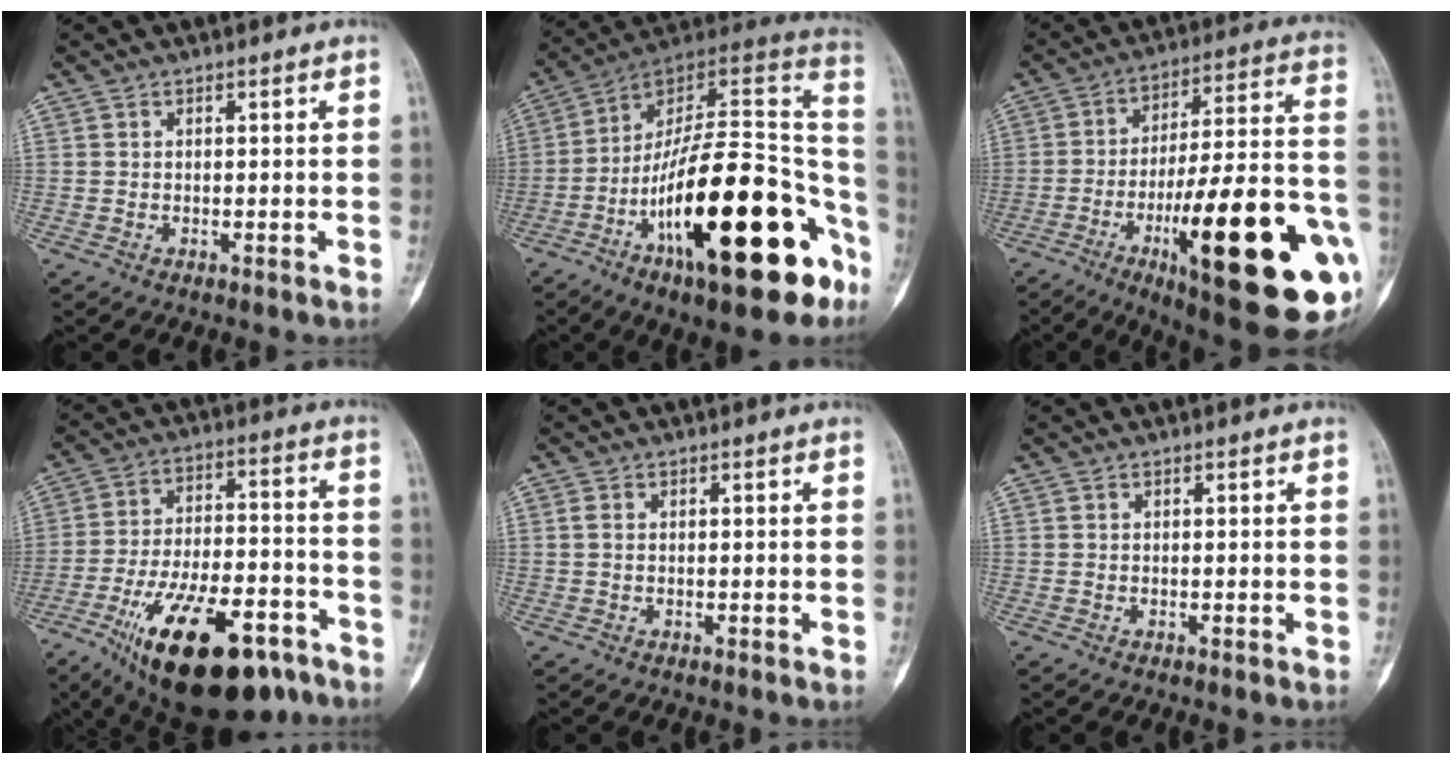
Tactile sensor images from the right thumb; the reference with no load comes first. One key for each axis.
{"total": 31.6, "fx": -11.8, "fy": 11.5, "fz": 26.9, "tx": -0.359, "ty": 0.060, "tz": -0.182}
{"total": 31.9, "fx": -10.4, "fy": 8.1, "fz": 29.1, "tx": -0.375, "ty": 0.028, "tz": -0.146}
{"total": 25.0, "fx": -14.3, "fy": 10.3, "fz": 17.8, "tx": -0.281, "ty": 0.059, "tz": -0.225}
{"total": 1.1, "fx": 0.0, "fy": 0.7, "fz": 0.8, "tx": -0.018, "ty": 0.000, "tz": -0.001}
{"total": 0.0}